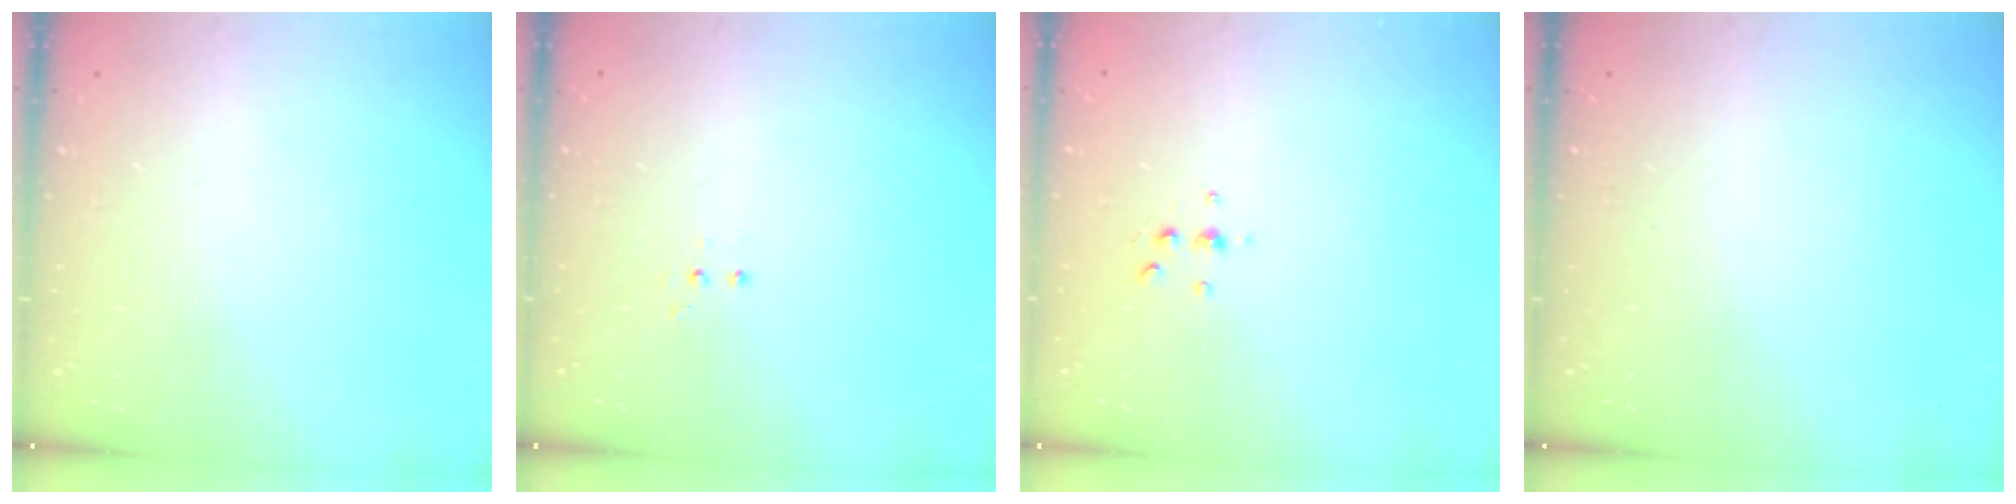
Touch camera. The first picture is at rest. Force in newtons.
{"total": 3.4, "press": 3.3, "slide": 0.7}
{"total": 3.9, "press": 3.9, "slide": 0.6}
{"total": 0.0}